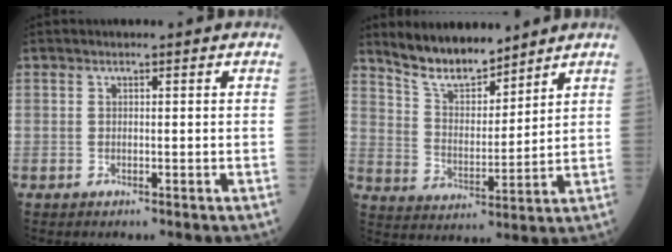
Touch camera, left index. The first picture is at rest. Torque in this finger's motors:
{"motor_torque": [1.03, -1.00, 0.41, 0.03]}